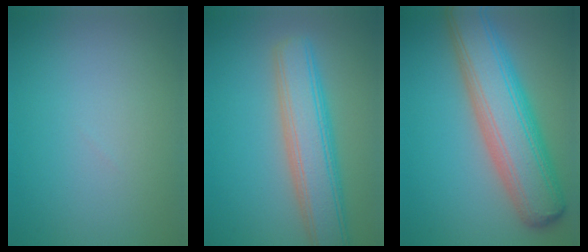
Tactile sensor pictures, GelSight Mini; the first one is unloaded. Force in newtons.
{"total": 6.4, "press": 6.4, "slide": 0.4}
{"total": 9.3, "press": 9.3, "slide": 0.3}